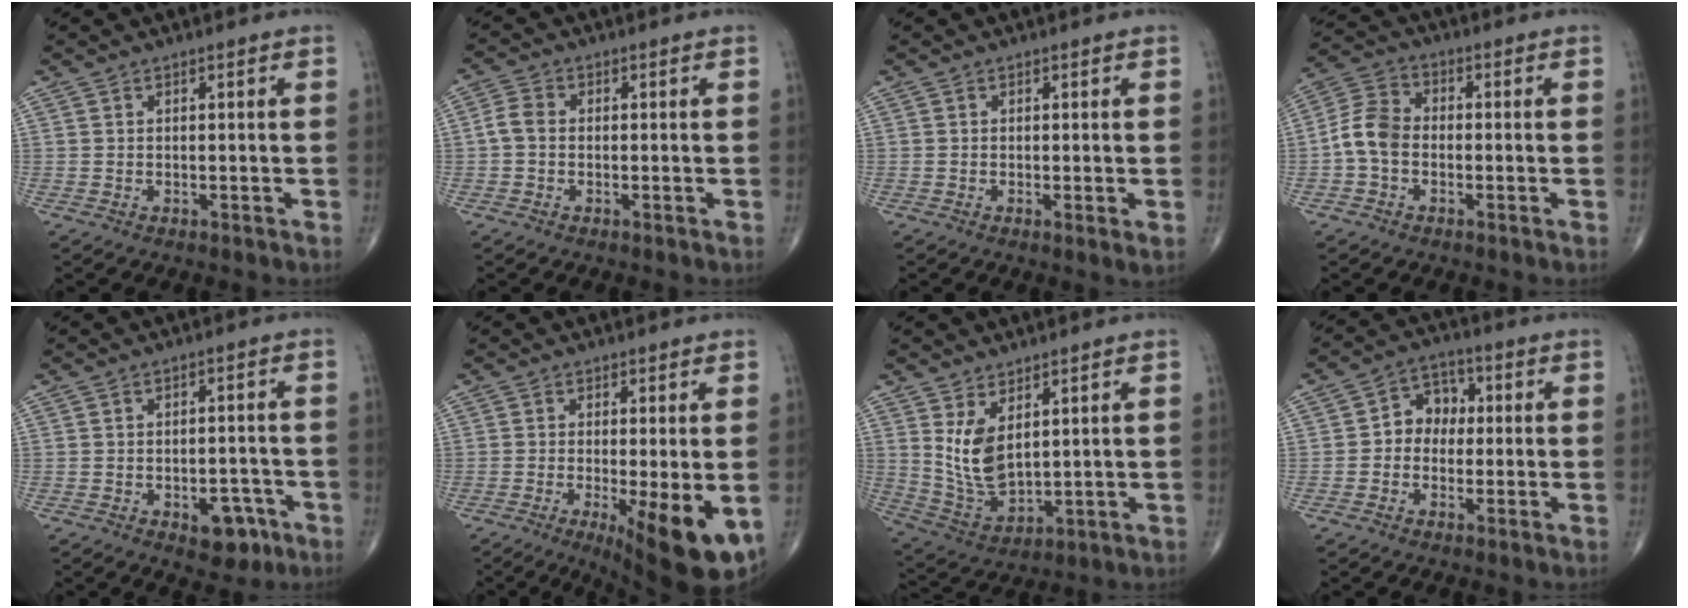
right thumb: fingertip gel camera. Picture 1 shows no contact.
{"total": 3.2, "force": [-0.4, 2.3, 2.1], "torque": [-0.042, 0.008, -0.016]}
{"total": 1.6, "force": [-0.2, 0.2, 1.6], "torque": [-0.034, -0.008, -0.007]}
{"total": 7.0, "force": [-1.5, 5.1, 4.6], "torque": [-0.086, 0.024, -0.043]}
{"total": 6.2, "force": [-3.0, 3.5, 4.1], "torque": [-0.030, 0.017, -0.034]}
{"total": 12.8, "force": [-4.1, 3.3, 11.7], "torque": [-0.145, -0.022, -0.051]}
{"total": 8.9, "force": [3.0, 4.7, 7.0], "torque": [-0.125, -0.029, 0.077]}
{"total": 8.5, "force": [0.2, 7.1, 4.7], "torque": [-0.039, 0.027, -0.011]}